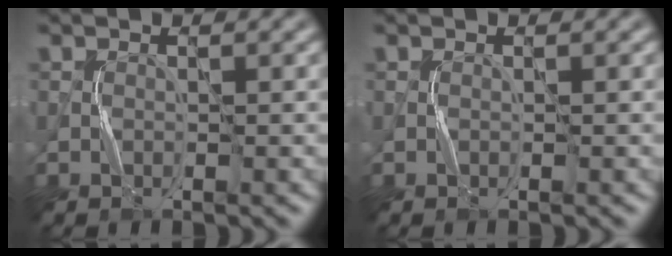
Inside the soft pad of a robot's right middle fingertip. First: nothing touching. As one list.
[{"total": 0.0}]